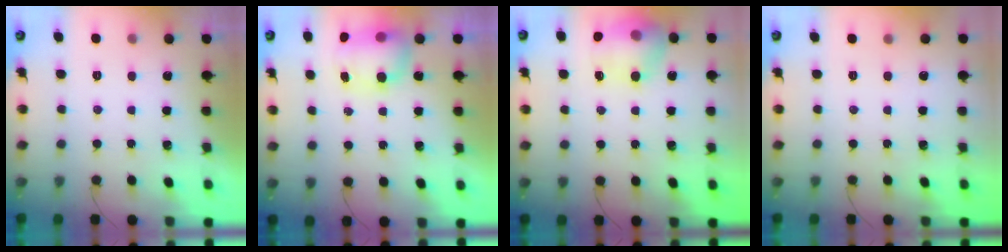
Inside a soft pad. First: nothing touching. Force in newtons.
{"total": 7.7, "press": 7.6, "slide": 1.3}
{"total": 16.3, "press": 16.2, "slide": 1.3}
{"total": 0.0}